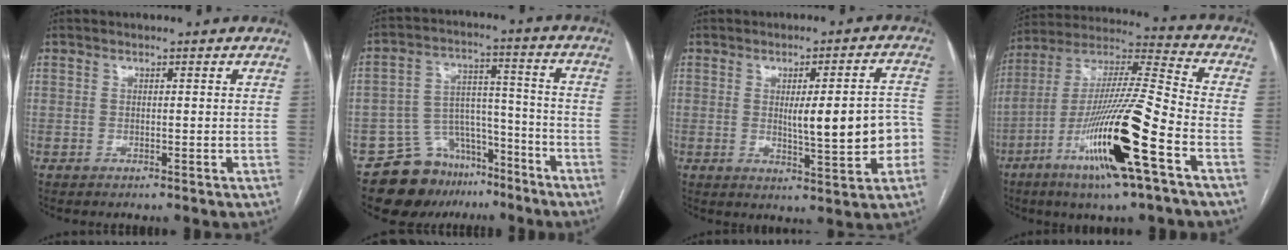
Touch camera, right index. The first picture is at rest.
{"total": 11.4, "force": [-8.8, 6.9, 2.3], "torque": [-0.028, 0.063, -0.137]}
{"total": 10.4, "force": [-0.8, 2.2, 10.1], "torque": [-0.134, 0.014, -0.001]}
{"total": 20.1, "force": [-8.5, 0.8, 18.2], "torque": [-0.358, -0.023, -0.157]}